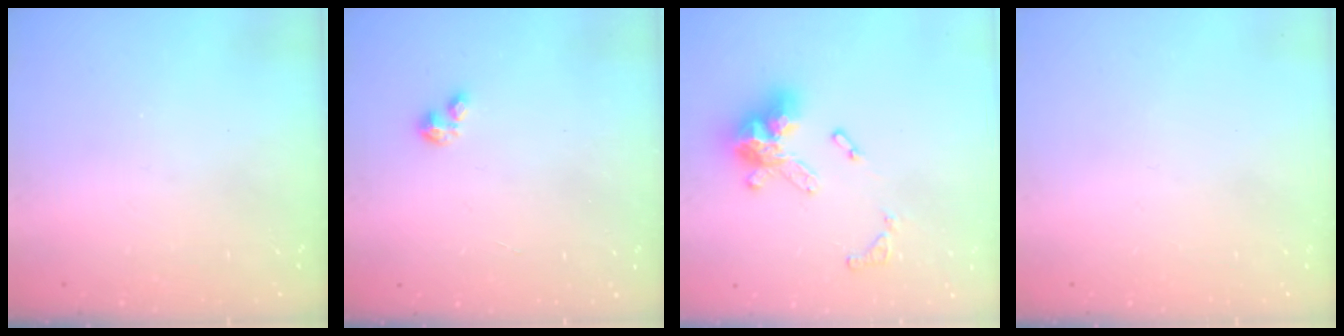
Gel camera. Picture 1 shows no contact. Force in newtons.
{"total": 0.7, "press": 0.6, "slide": 0.2}
{"total": 15.2, "press": 15.1, "slide": 1.7}
{"total": 0.0}